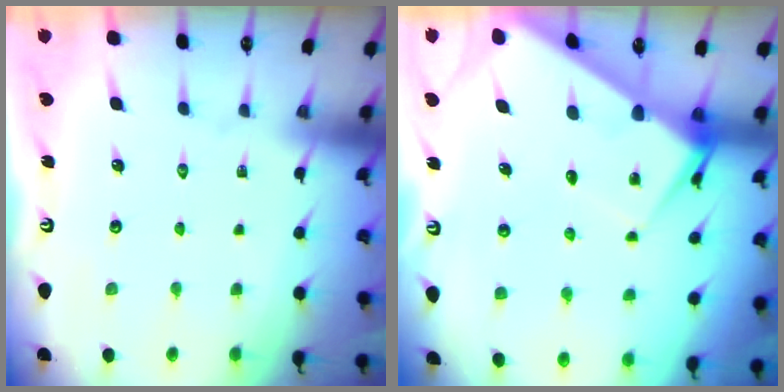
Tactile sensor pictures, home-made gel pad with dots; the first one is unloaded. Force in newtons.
{"total": 7.1, "press": 7.1, "slide": 0.6}